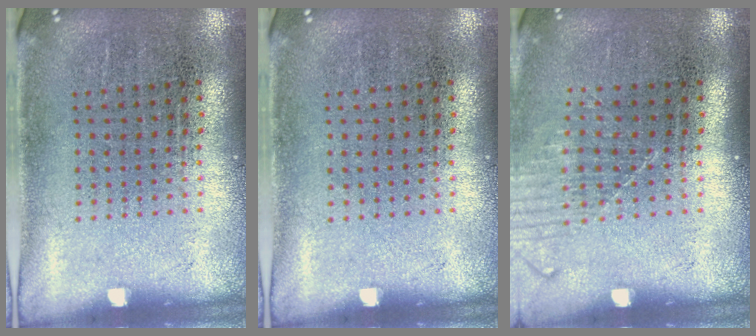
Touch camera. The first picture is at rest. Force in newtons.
{"total": 0.0}
{"total": 1.3, "press": 1.0, "slide": 0.8}